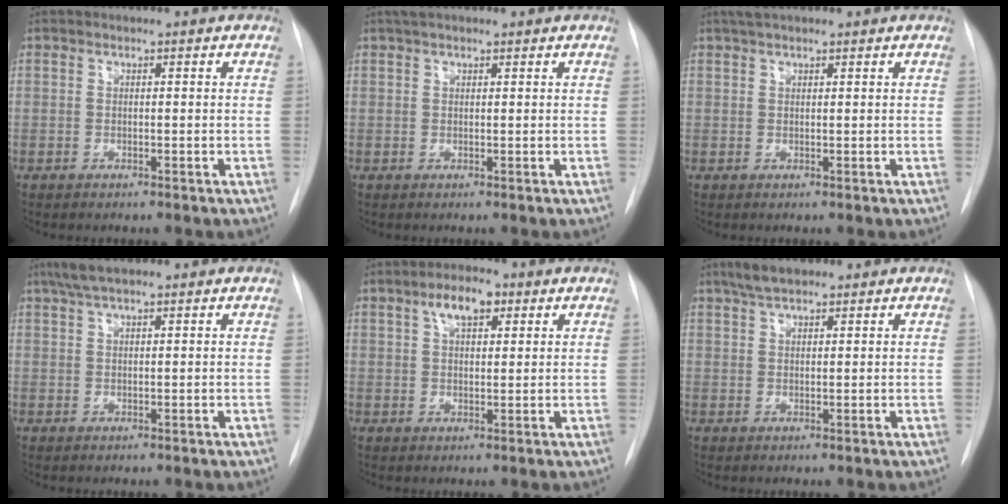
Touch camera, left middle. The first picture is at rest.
{"total": 3.2, "force": [2.5, 1.0, 1.9], "torque": [-0.033, 0.023, 0.041]}
{"total": 3.6, "force": [2.8, 0.9, 2.0], "torque": [-0.035, 0.022, 0.047]}
{"total": 4.8, "force": [3.5, 0.9, 3.1], "torque": [-0.063, 0.021, 0.064]}
{"total": 5.3, "force": [2.7, 2.2, 4.0], "torque": [-0.075, 0.013, 0.044]}
{"total": 4.6, "force": [3.4, 1.4, 2.7], "torque": [-0.057, 0.014, 0.059]}